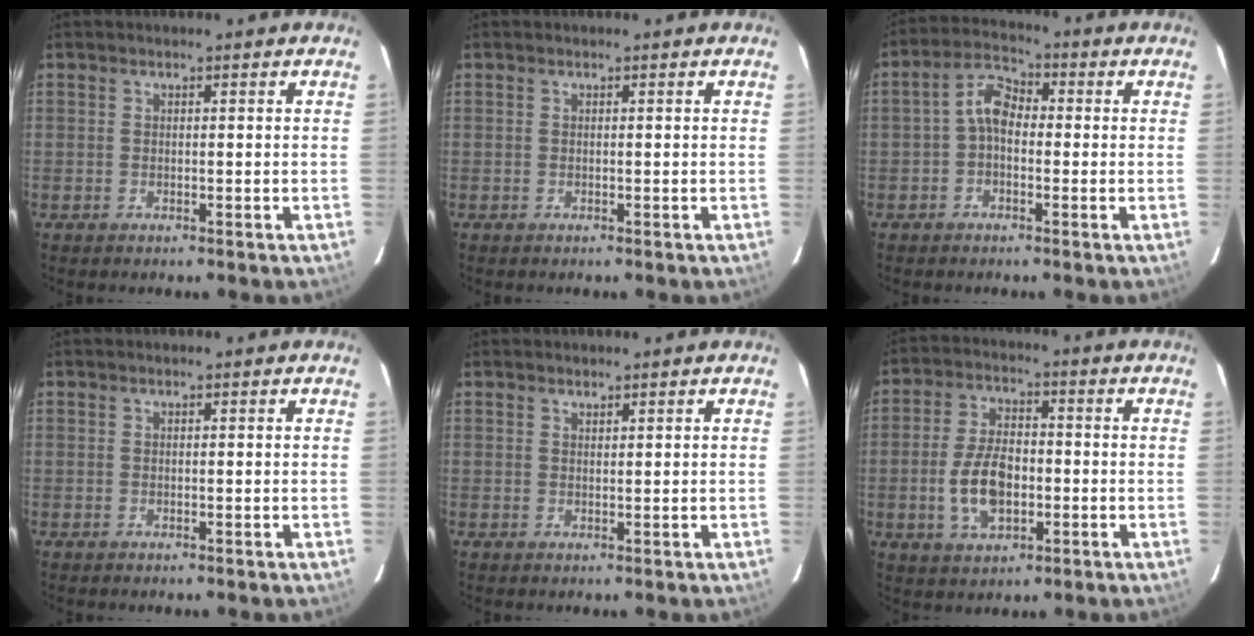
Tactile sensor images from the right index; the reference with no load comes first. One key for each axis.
{"total": 0.0}
{"total": 4.7, "fx": -0.8, "fy": 3.2, "fz": 3.4, "tx": -0.066, "ty": 0.019, "tz": -0.020}
{"total": 0.0}
{"total": 0.8, "fx": 0.8, "fy": 0.1, "fz": -0.1, "tx": 0.002, "ty": 0.000, "tz": 0.015}
{"total": 9.9, "fx": -2.2, "fy": 5.6, "fz": 7.9, "tx": -0.158, "ty": 0.005, "tz": -0.032}